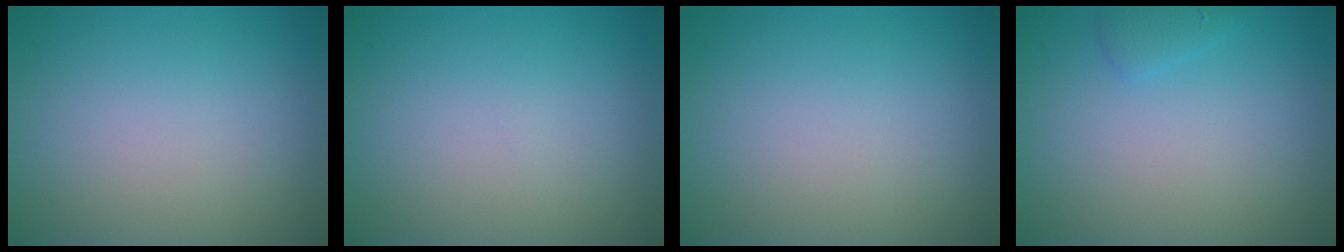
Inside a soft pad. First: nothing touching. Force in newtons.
{"total": 0.0}
{"total": 0.0}
{"total": 1.0, "press": 1.0, "slide": 0.1}